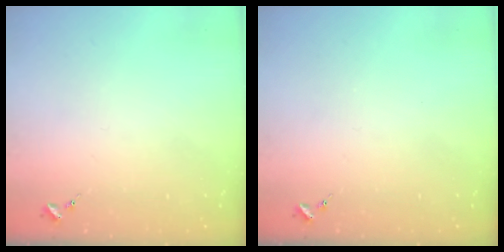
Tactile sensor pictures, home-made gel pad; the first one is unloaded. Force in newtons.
{"total": 0.0}